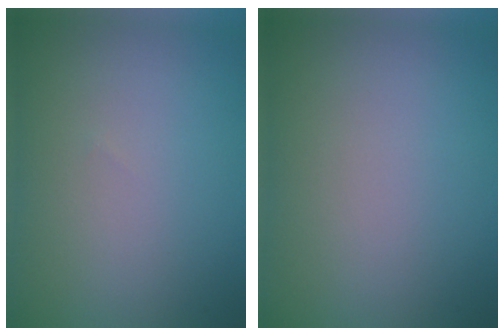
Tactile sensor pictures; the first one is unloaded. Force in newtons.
{"total": 0.0}